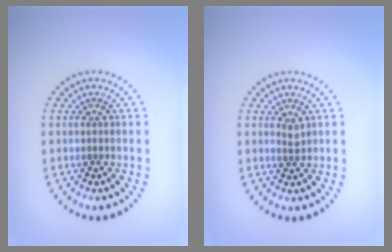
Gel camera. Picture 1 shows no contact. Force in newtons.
{"total": 0.8, "press": 0.6, "slide": 0.5}